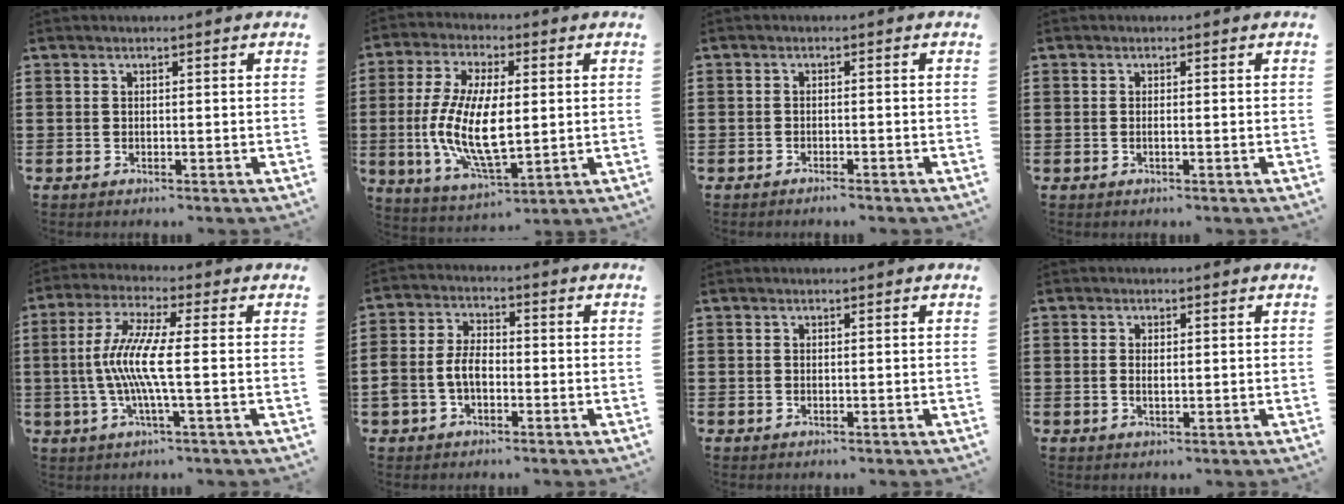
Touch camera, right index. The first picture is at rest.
{"total": 12.1, "force": [-0.4, 5.2, 10.9], "torque": [-0.238, -0.009, -0.010]}
{"total": 1.3, "force": [-1.2, 0.0, 0.0], "torque": [-0.004, -0.001, -0.025]}
{"total": 0.5, "force": [-0.2, -0.1, 0.5], "torque": [-0.008, -0.003, -0.003]}
{"total": 8.5, "force": [-1.0, 0.5, 8.4], "torque": [-0.185, -0.018, -0.031]}
{"total": 4.9, "force": [-1.5, 3.3, 3.3], "torque": [-0.082, 0.001, -0.033]}
{"total": 0.0}
{"total": 1.2, "force": [0.0, 0.6, 1.1], "torque": [-0.023, 0.003, -0.001]}